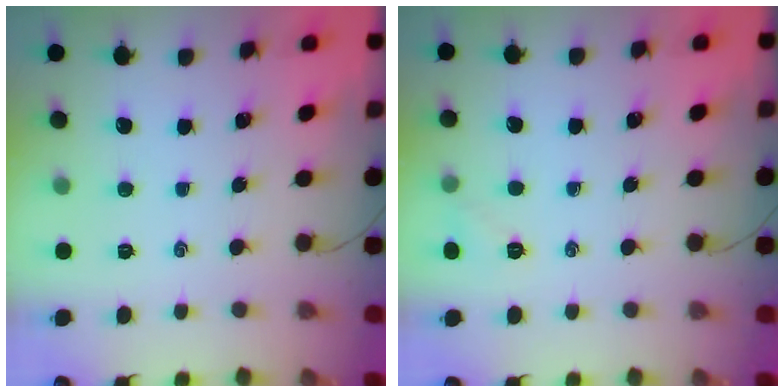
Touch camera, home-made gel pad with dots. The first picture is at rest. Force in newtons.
{"total": 5.0, "press": 4.8, "slide": 1.5}